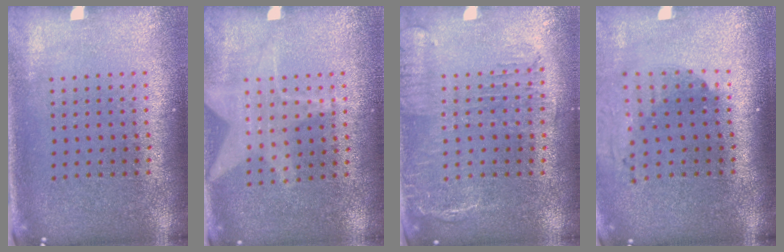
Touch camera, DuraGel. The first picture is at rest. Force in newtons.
{"total": 1.2, "press": 1.2, "slide": 0.2}
{"total": 1.8, "press": 1.5, "slide": 1.1}
{"total": 2.0, "press": 1.5, "slide": 1.4}